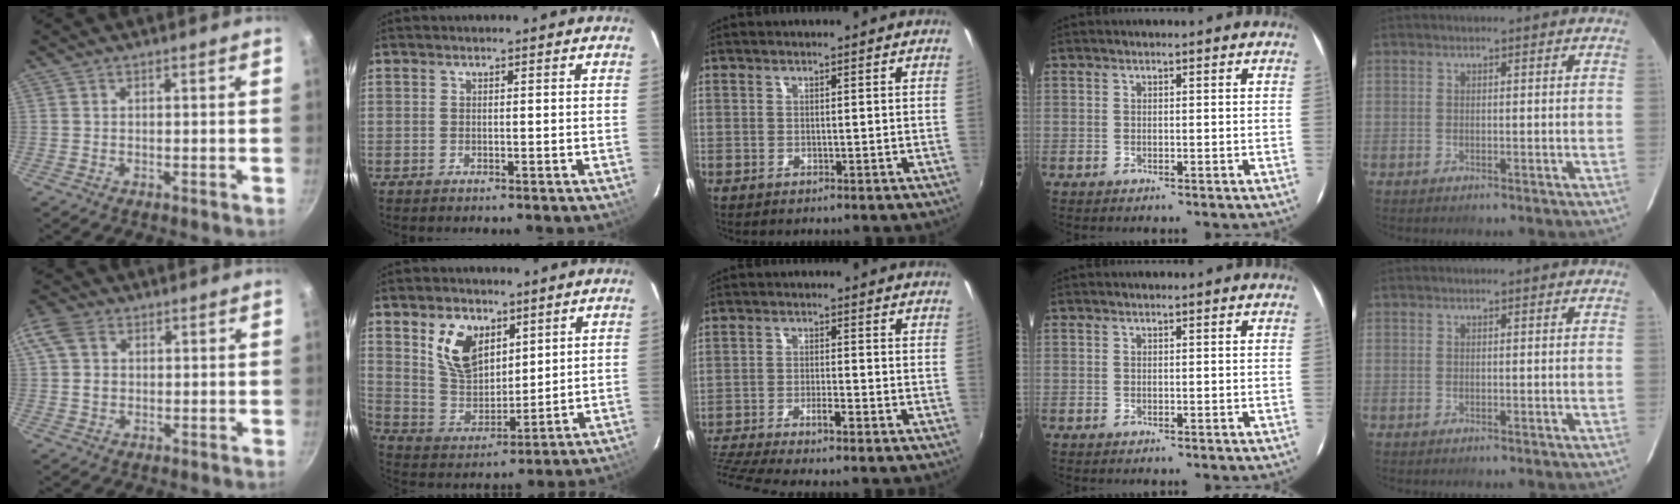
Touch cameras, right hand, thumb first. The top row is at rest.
{"thumb": {"total": 8.0, "force": [2.0, 6.2, 4.6], "torque": [-0.090, 0.006, 0.026]}, "index": {"total": 11.0, "force": [5.5, 6.8, 6.7], "torque": [-0.128, 0.012, 0.117]}, "middle": {"total": 8.2, "force": [-6.7, -0.7, 4.7], "torque": [-0.105, -0.027, -0.118]}}